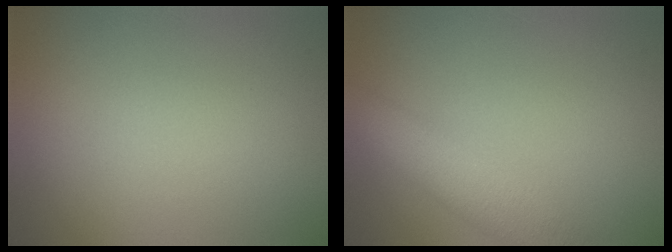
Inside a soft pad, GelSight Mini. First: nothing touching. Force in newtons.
{"total": 5.4, "press": 5.3, "slide": 0.6}